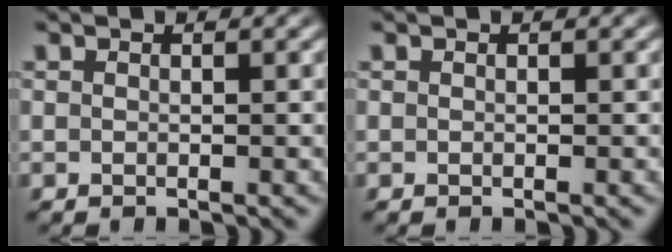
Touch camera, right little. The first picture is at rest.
{"total": 0.0}